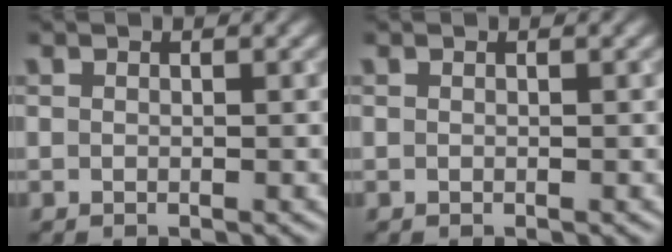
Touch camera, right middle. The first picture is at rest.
{"total": 0.0}